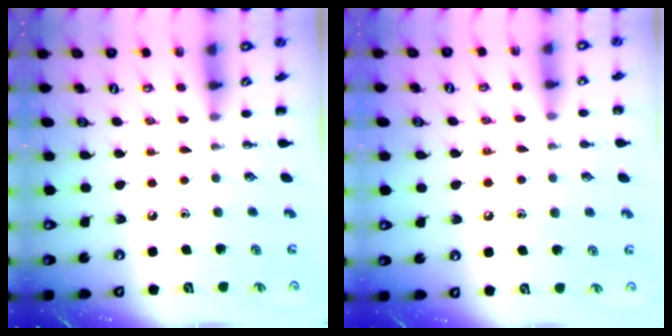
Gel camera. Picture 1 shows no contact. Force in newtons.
{"total": 6.6, "press": 6.4, "slide": 1.6}